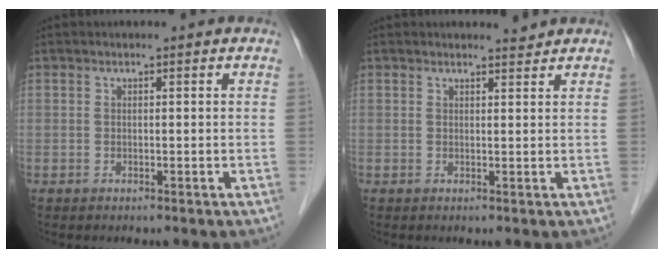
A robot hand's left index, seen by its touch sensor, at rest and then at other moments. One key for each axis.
{"total": 1.3, "fx": 1.3, "fy": 0.0, "fz": -0.2, "tx": -0.009, "ty": -0.009, "tz": 0.018}